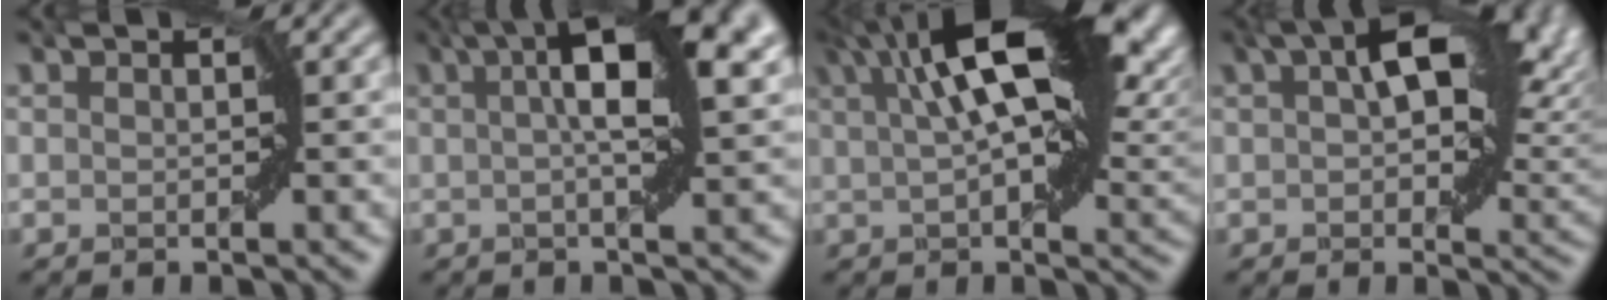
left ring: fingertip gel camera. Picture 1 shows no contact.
{"total": 9.0, "force": [2.5, 2.0, 8.4], "torque": [-0.132, 0.016, 0.035]}
{"total": 13.8, "force": [5.8, 4.9, 11.5], "torque": [-0.171, 0.016, 0.087]}
{"total": 11.7, "force": [4.2, 5.5, 9.5], "torque": [-0.144, 0.003, 0.062]}